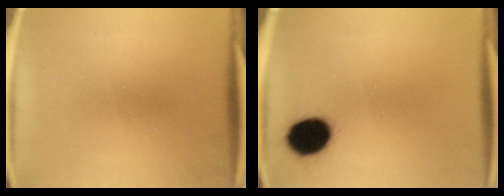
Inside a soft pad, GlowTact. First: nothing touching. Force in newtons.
{"total": 10.6}